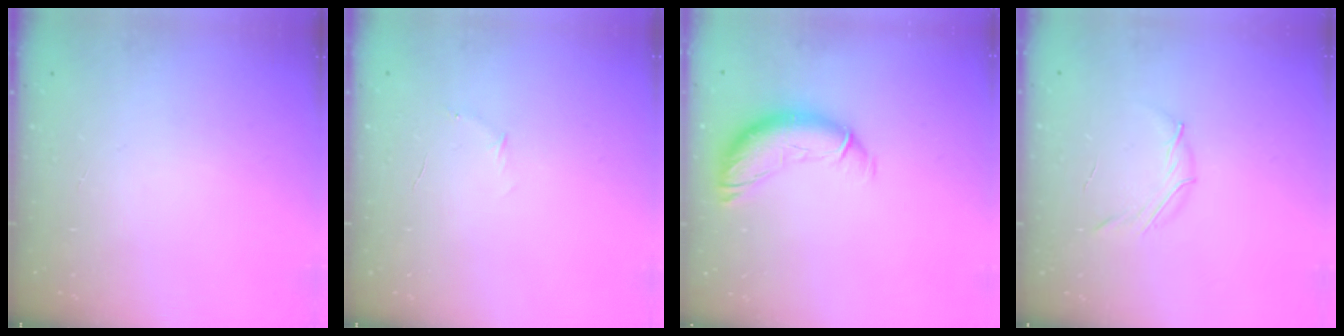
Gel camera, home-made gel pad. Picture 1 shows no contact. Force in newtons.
{"total": 3.8, "press": 3.6, "slide": 1.1}
{"total": 12.6, "press": 12.4, "slide": 1.8}
{"total": 4.0, "press": 3.8, "slide": 1.0}